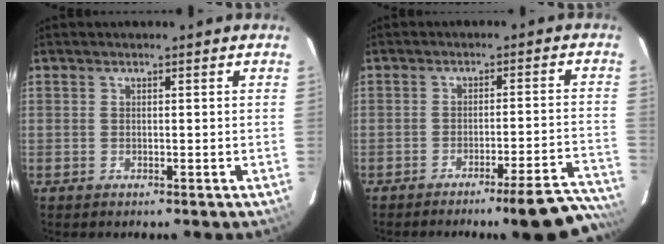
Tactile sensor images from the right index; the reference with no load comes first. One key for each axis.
{"total": 14.3, "fx": -13.1, "fy": -0.2, "fz": 5.5, "tx": -0.045, "ty": 0.016, "tz": -0.169}